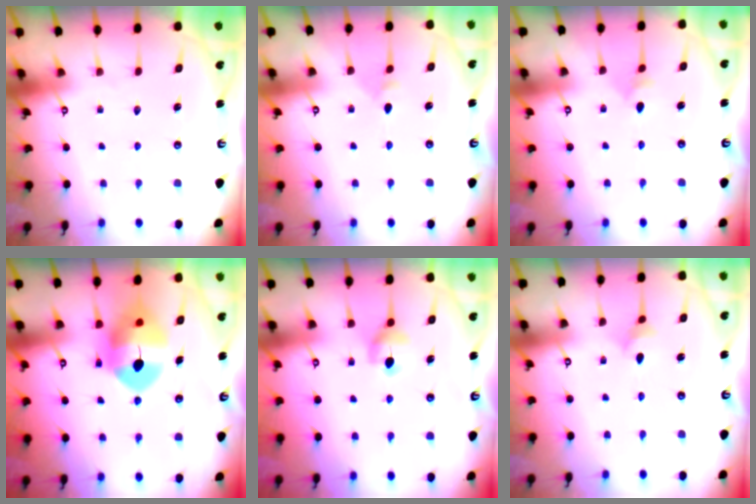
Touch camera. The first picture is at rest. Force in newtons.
{"total": 3.8, "press": 3.8, "slide": 0.8}
{"total": 3.3, "press": 3.2, "slide": 0.6}
{"total": 11.5, "press": 11.4, "slide": 2.0}
{"total": 5.9, "press": 5.9, "slide": 0.8}
{"total": 2.8, "press": 2.8, "slide": 0.6}